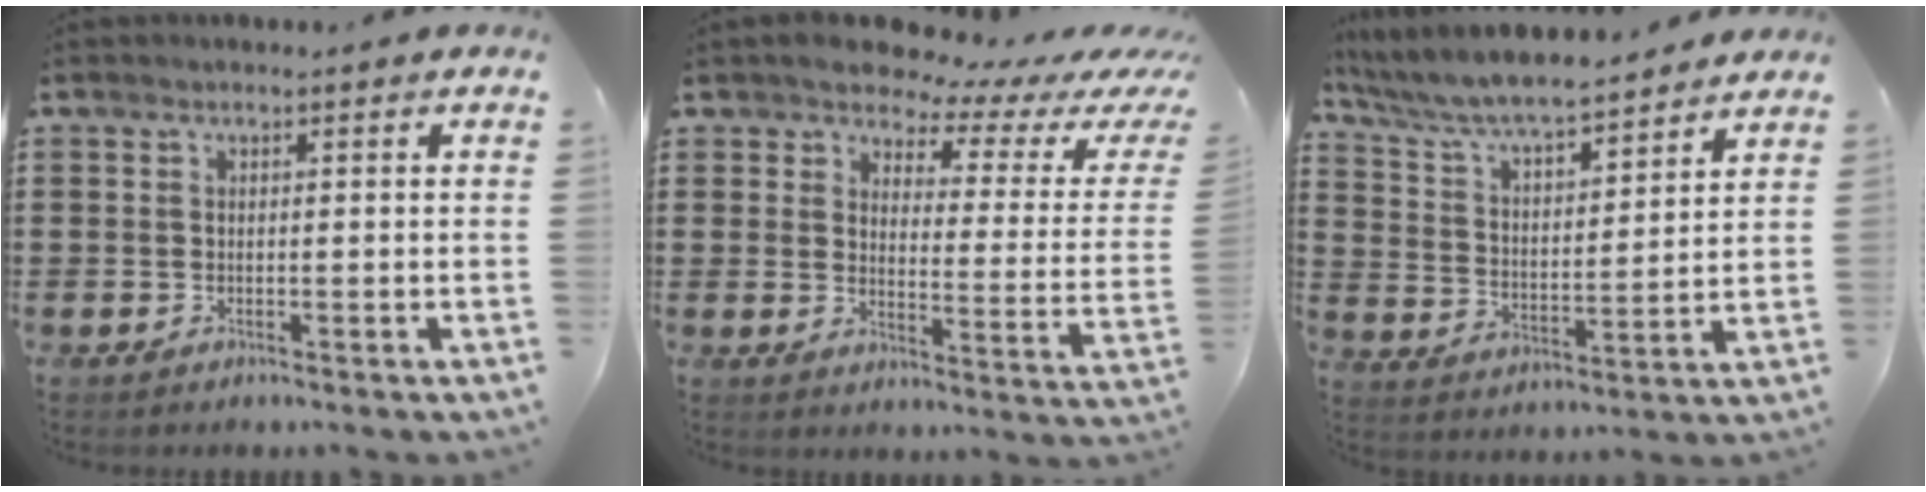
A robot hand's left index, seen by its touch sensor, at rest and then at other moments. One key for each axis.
{"total": 4.8, "fx": 4.3, "fy": 1.6, "fz": 1.3, "tx": -0.040, "ty": -0.036, "tz": 0.069}
{"total": 6.9, "fx": 6.4, "fy": 0.5, "fz": 2.5, "tx": -0.075, "ty": -0.039, "tz": 0.108}